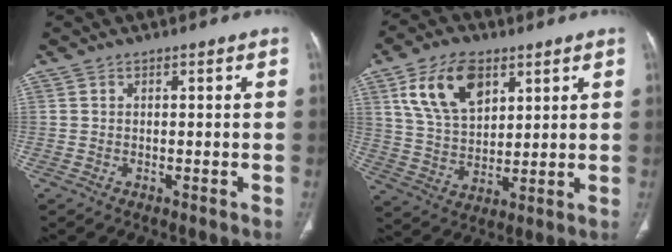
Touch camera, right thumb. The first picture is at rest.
{"total": 13.7, "force": [6.5, 8.0, 9.0], "torque": [-0.142, -0.019, 0.129]}